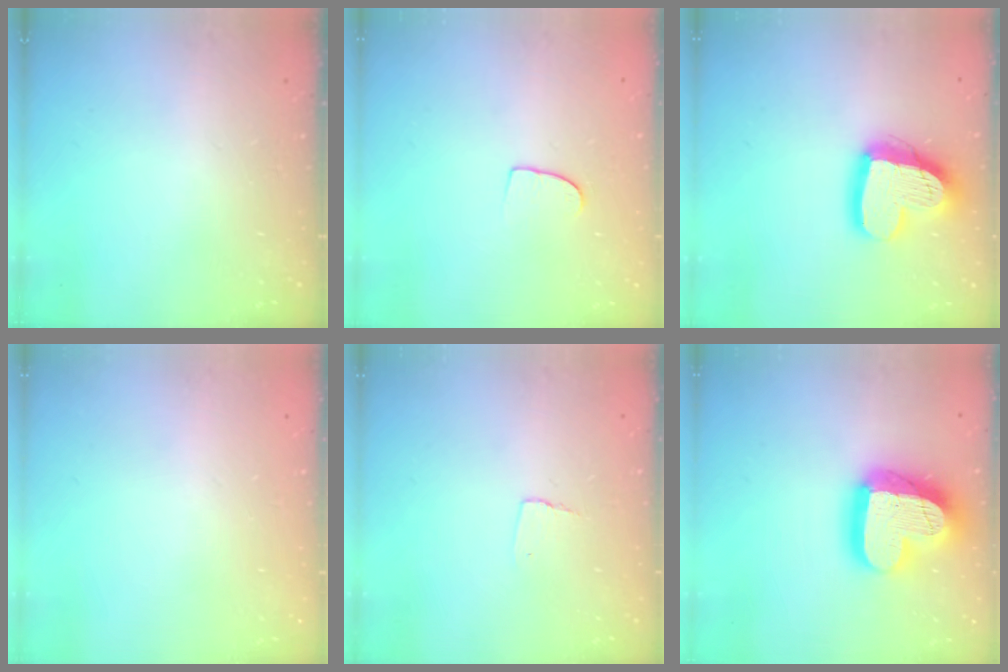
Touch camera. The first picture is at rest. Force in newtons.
{"total": 6.8, "press": 6.8, "slide": 0.6}
{"total": 17.4, "press": 17.3, "slide": 1.5}
{"total": 0.0}
{"total": 4.1, "press": 4.1, "slide": 0.2}
{"total": 23.3, "press": 23.3, "slide": 1.9}